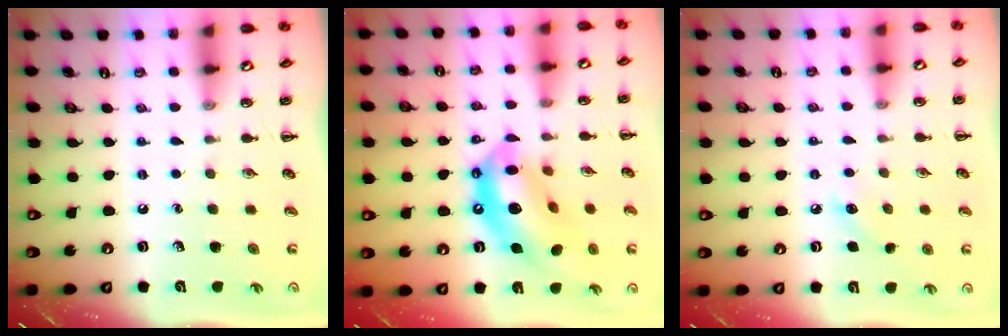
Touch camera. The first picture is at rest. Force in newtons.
{"total": 16.3, "press": 15.7, "slide": 4.3}
{"total": 5.3, "press": 5.0, "slide": 1.6}